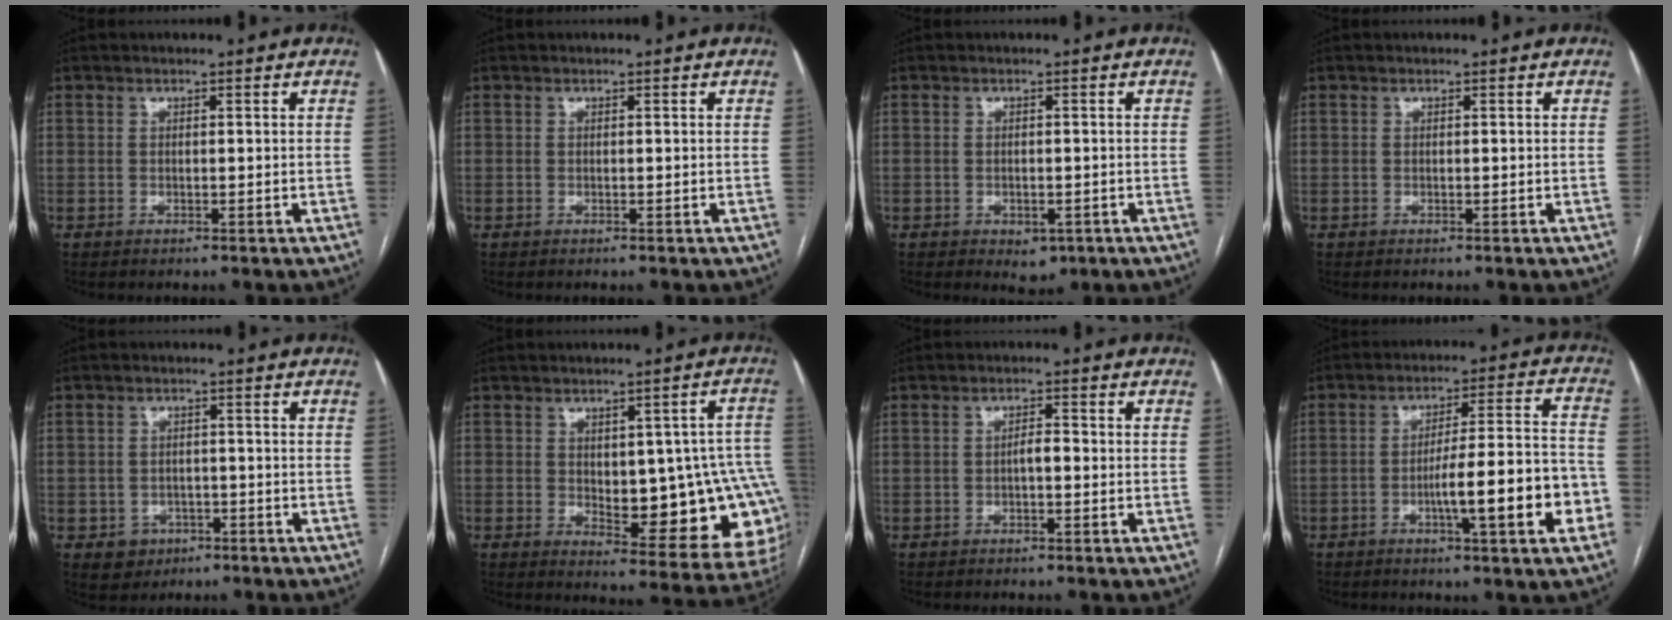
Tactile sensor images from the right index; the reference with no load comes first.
{"total": 0.0}
{"total": 3.0, "force": [-1.4, 1.9, 1.7], "torque": [-0.017, 0.000, -0.007]}
{"total": 0.0}
{"total": 4.1, "force": [-1.7, 3.7, 0.7], "torque": [0.000, 0.011, -0.019]}
{"total": 17.3, "force": [-1.1, 6.3, 16.1], "torque": [-0.134, 0.022, 0.008]}
{"total": 1.8, "force": [-0.5, 0.6, 1.7], "torque": [-0.025, 0.005, -0.009]}
{"total": 13.9, "force": [-4.7, 1.2, 13.0], "torque": [-0.186, 0.013, -0.068]}